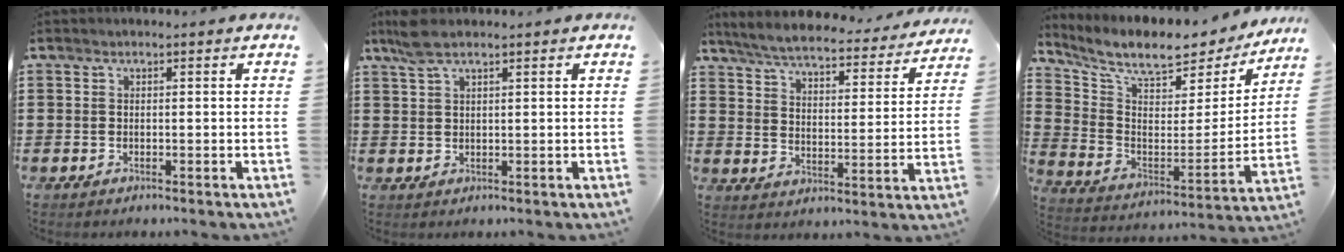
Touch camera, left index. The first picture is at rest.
{"total": 3.6, "force": [2.4, 0.9, 2.6], "torque": [-0.056, 0.003, 0.044]}
{"total": 5.9, "force": [5.7, 0.3, 1.7], "torque": [-0.061, -0.038, 0.095]}
{"total": 8.8, "force": [7.4, 2.2, 4.2], "torque": [-0.102, -0.058, 0.121]}